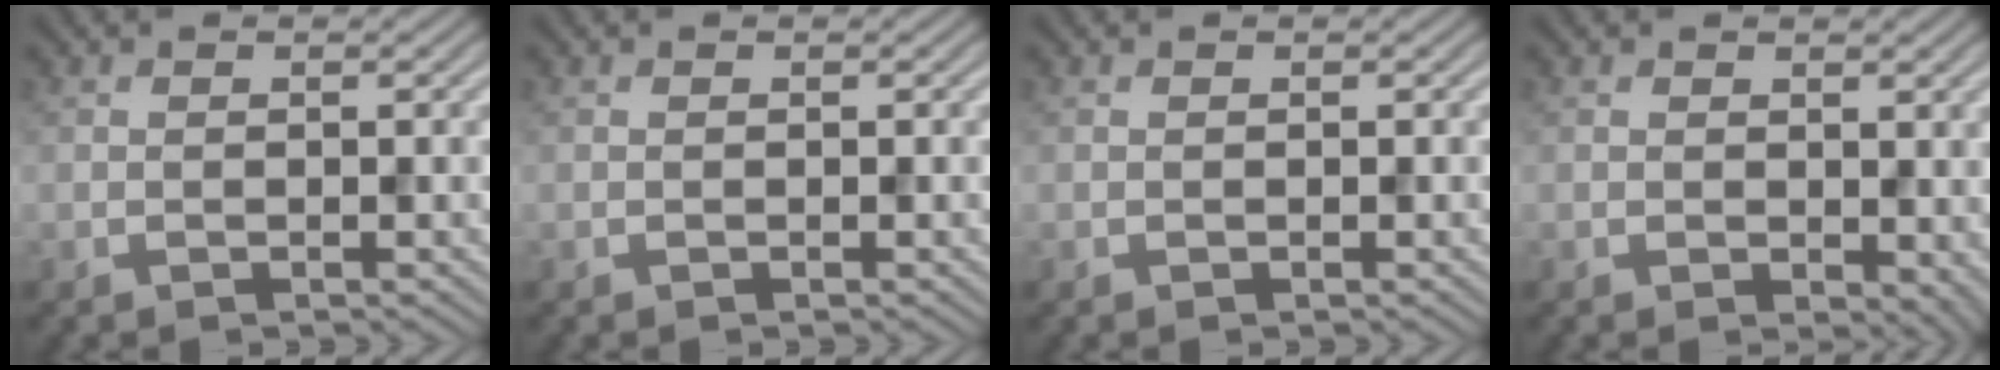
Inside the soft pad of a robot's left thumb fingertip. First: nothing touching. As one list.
[{"total": 0.0}, {"total": 0.0}, {"total": 2.9, "force": [0.1, 1.9, 2.2], "torque": [-0.028, -0.010, 0.005]}]